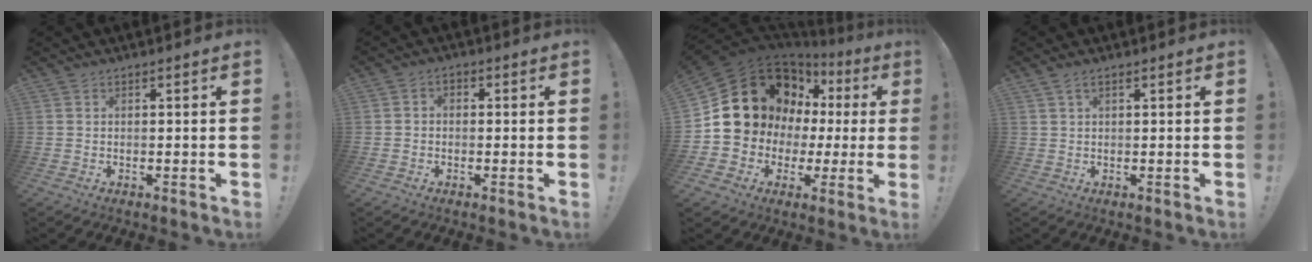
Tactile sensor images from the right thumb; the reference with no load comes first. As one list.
[{"total": 2.2, "force": [-1.1, 1.6, 1.1], "torque": [-0.017, 0.011, -0.021]}, {"total": 19.3, "force": [8.0, 14.4, 10.0], "torque": [-0.151, -0.046, 0.182]}, {"total": 2.4, "force": [1.4, 1.0, 1.7], "torque": [-0.031, 0.001, 0.025]}]